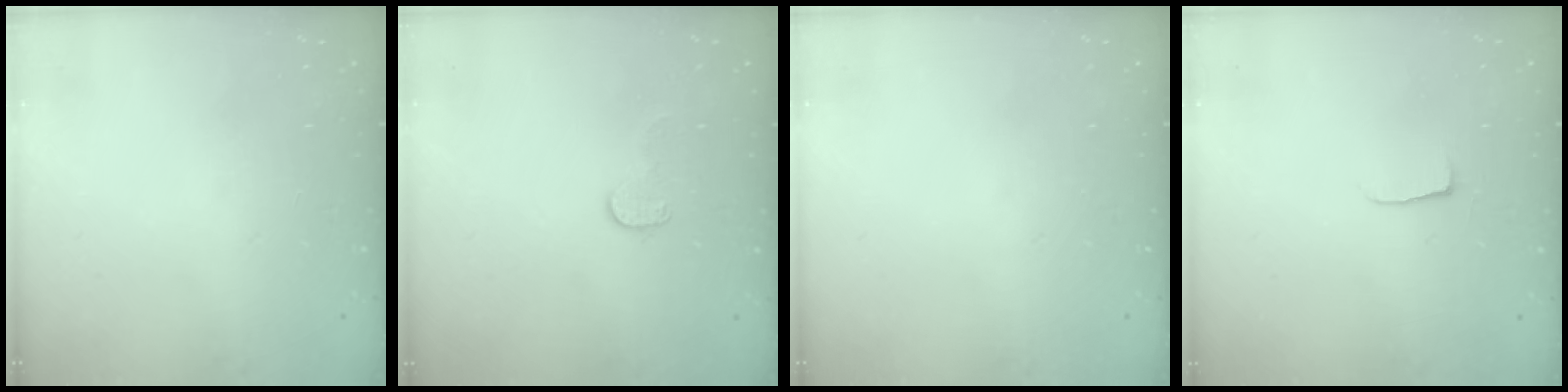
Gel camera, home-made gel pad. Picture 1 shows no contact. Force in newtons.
{"total": 7.6, "press": 7.6, "slide": 0.1}
{"total": 0.0}
{"total": 3.8, "press": 3.8, "slide": 0.5}